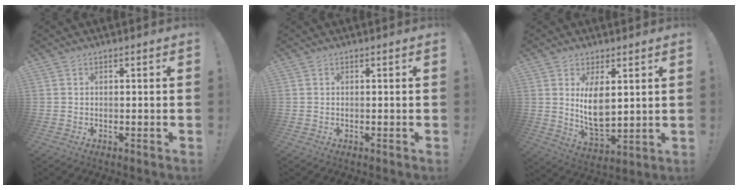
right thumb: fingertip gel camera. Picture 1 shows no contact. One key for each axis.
{"total": 0.0}
{"total": 9.9, "fx": 3.0, "fy": 5.1, "fz": 7.9, "tx": -0.145, "ty": -0.029, "tz": 0.055}